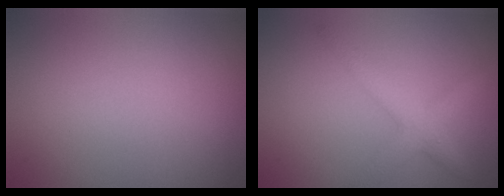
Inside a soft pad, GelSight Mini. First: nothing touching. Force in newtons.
{"total": 3.3, "press": 3.3, "slide": 0.1}